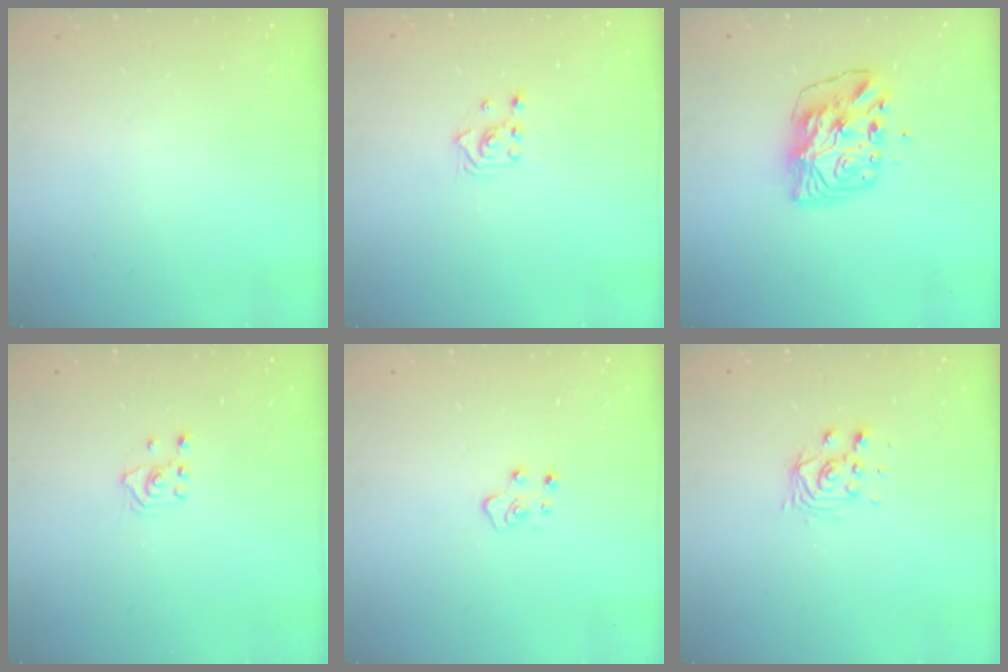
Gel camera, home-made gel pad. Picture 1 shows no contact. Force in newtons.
{"total": 2.5, "press": 2.5, "slide": 0.3}
{"total": 8.5, "press": 8.4, "slide": 1.3}
{"total": 2.0, "press": 1.8, "slide": 0.9}
{"total": 5.4, "press": 5.4, "slide": 0.4}
{"total": 5.8, "press": 5.8, "slide": 0.5}